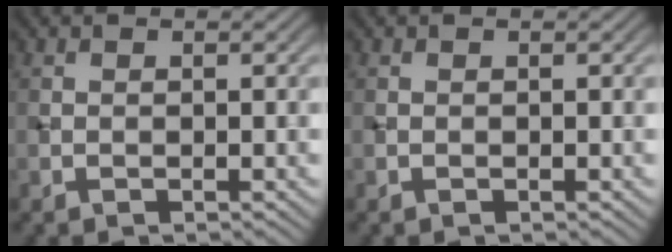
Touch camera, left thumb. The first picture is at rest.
{"total": 0.0}